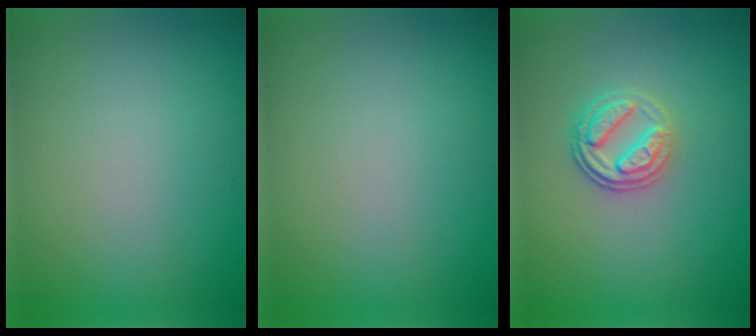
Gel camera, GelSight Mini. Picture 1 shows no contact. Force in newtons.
{"total": 0.0}
{"total": 2.7, "press": 2.6, "slide": 0.8}